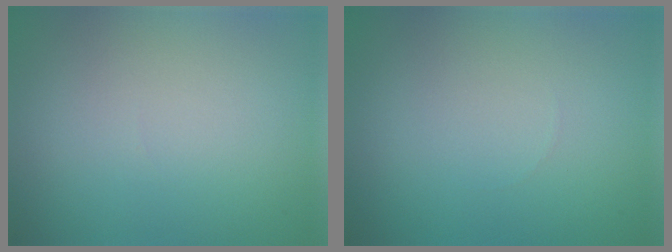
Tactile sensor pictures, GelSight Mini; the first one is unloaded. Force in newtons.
{"total": 0.0}